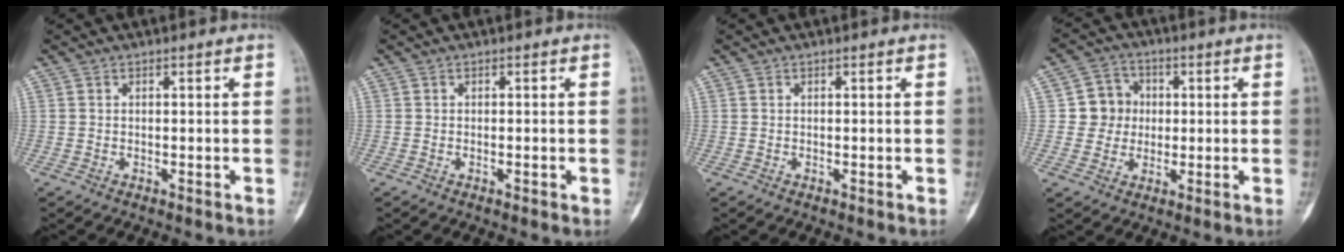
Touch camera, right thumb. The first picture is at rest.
{"total": 1.0, "force": [-0.3, 0.3, 0.8], "torque": [-0.010, 0.000, -0.005]}
{"total": 0.0}
{"total": 7.0, "force": [0.4, 6.7, 1.9], "torque": [0.010, 0.011, -0.001]}